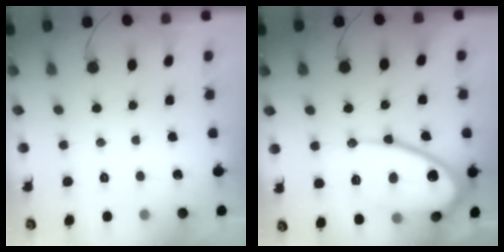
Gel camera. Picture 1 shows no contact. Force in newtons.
{"total": 17.0, "press": 16.9, "slide": 1.5}